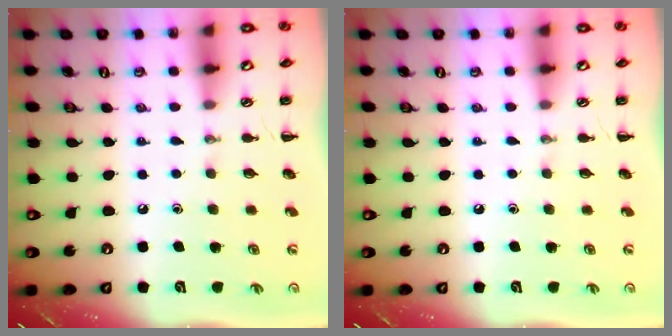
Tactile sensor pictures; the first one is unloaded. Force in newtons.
{"total": 0.0}